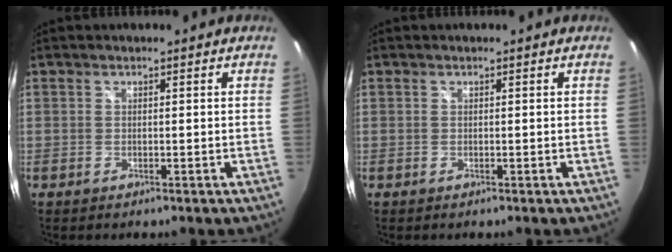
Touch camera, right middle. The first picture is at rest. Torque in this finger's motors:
{"motor_torque": [0.00, 0.00, 0.00, 0.00]}